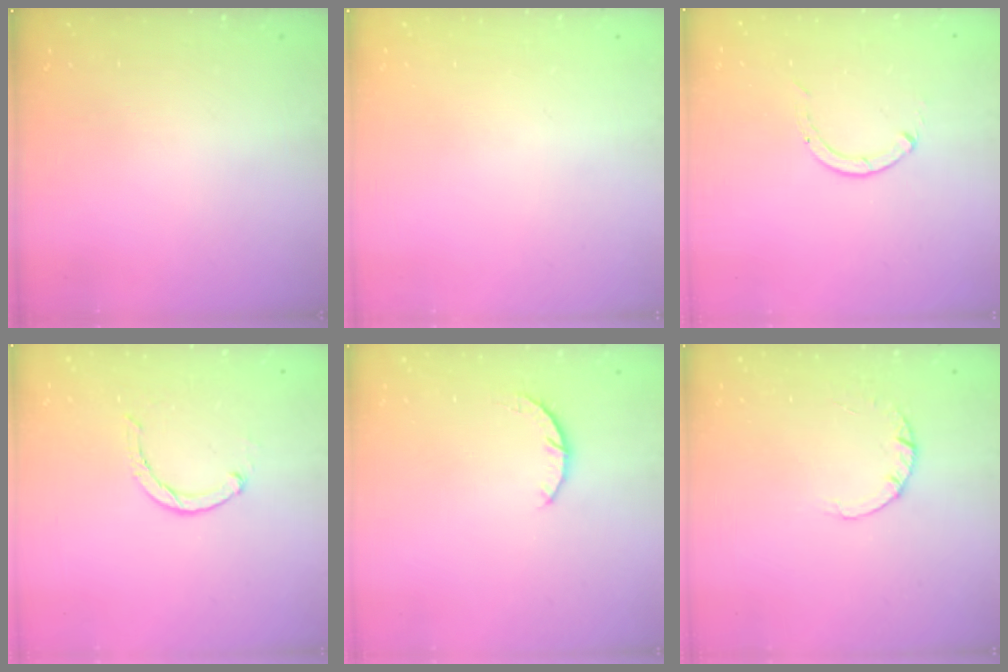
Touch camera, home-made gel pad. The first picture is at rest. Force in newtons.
{"total": 0.0}
{"total": 0.0}
{"total": 1.7, "press": 1.6, "slide": 0.3}
{"total": 3.1, "press": 3.1, "slide": 0.5}
{"total": 1.8, "press": 1.8, "slide": 0.1}